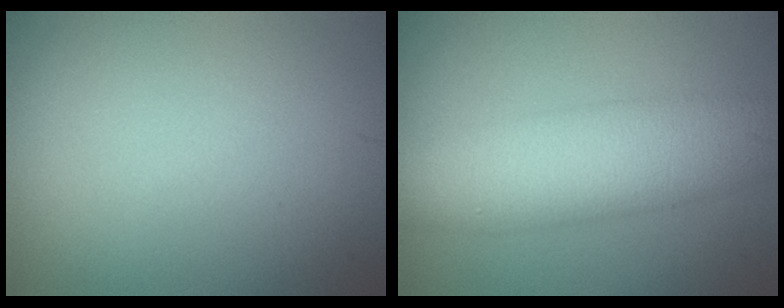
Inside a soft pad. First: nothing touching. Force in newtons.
{"total": 7.9, "press": 7.9, "slide": 0.1}